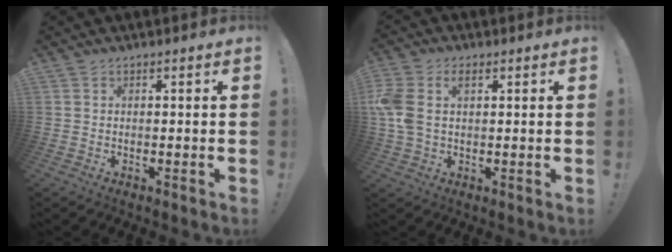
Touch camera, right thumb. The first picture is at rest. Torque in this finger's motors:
{"motor_torque": [1.30, 1.26, 0.06, 0.06, 0.34]}